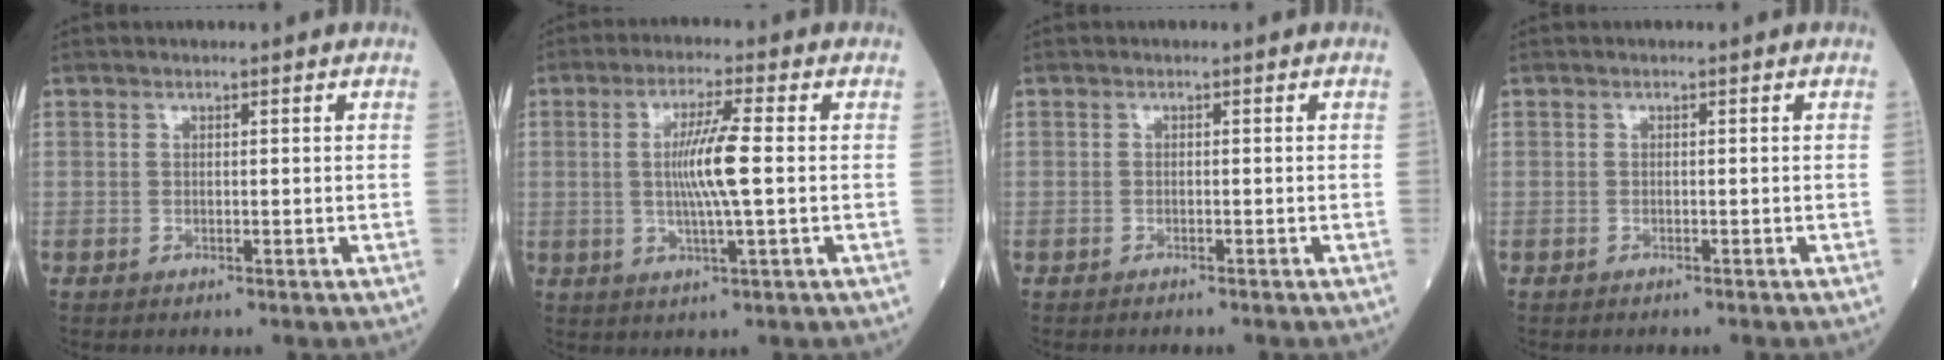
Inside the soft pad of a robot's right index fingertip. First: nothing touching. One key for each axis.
{"total": 7.4, "fx": 0.2, "fy": -0.3, "fz": 7.3, "tx": -0.138, "ty": -0.003, "tz": 0.002}
{"total": 1.0, "fx": -1.0, "fy": -0.1, "fz": 0.3, "tx": -0.006, "ty": -0.001, "tz": -0.013}
{"total": 0.6, "fx": -0.5, "fy": 0.0, "fz": 0.2, "tx": -0.003, "ty": -0.001, "tz": -0.010}